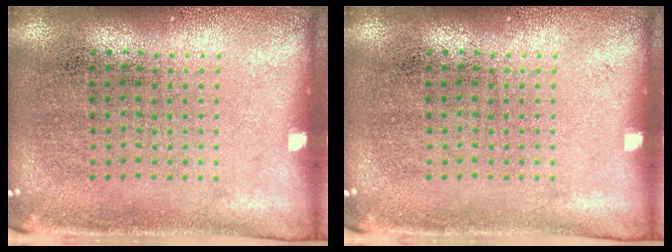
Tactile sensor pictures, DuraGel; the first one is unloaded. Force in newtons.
{"total": 0.0}